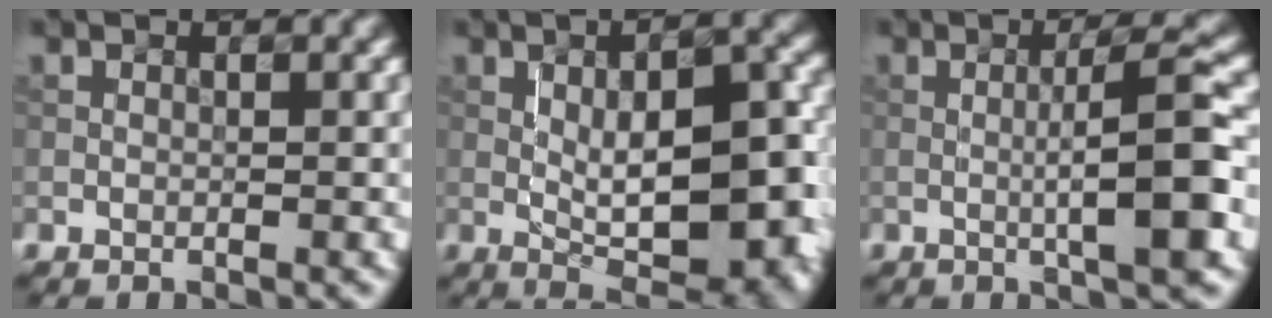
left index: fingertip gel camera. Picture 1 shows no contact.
{"total": 9.9, "force": [-0.6, 3.8, 9.1], "torque": [-0.128, 0.004, -0.008]}
{"total": 6.6, "force": [-0.5, 0.9, 6.5], "torque": [-0.099, 0.008, -0.010]}